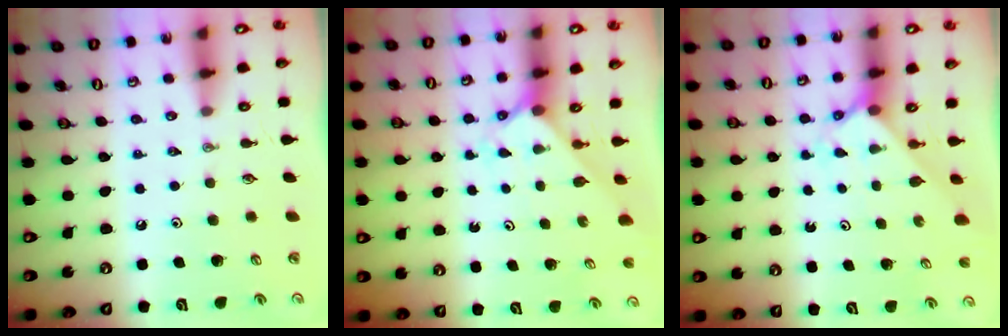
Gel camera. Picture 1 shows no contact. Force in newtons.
{"total": 2.1, "press": 2.1, "slide": 0.2}
{"total": 2.3, "press": 2.3, "slide": 0.2}